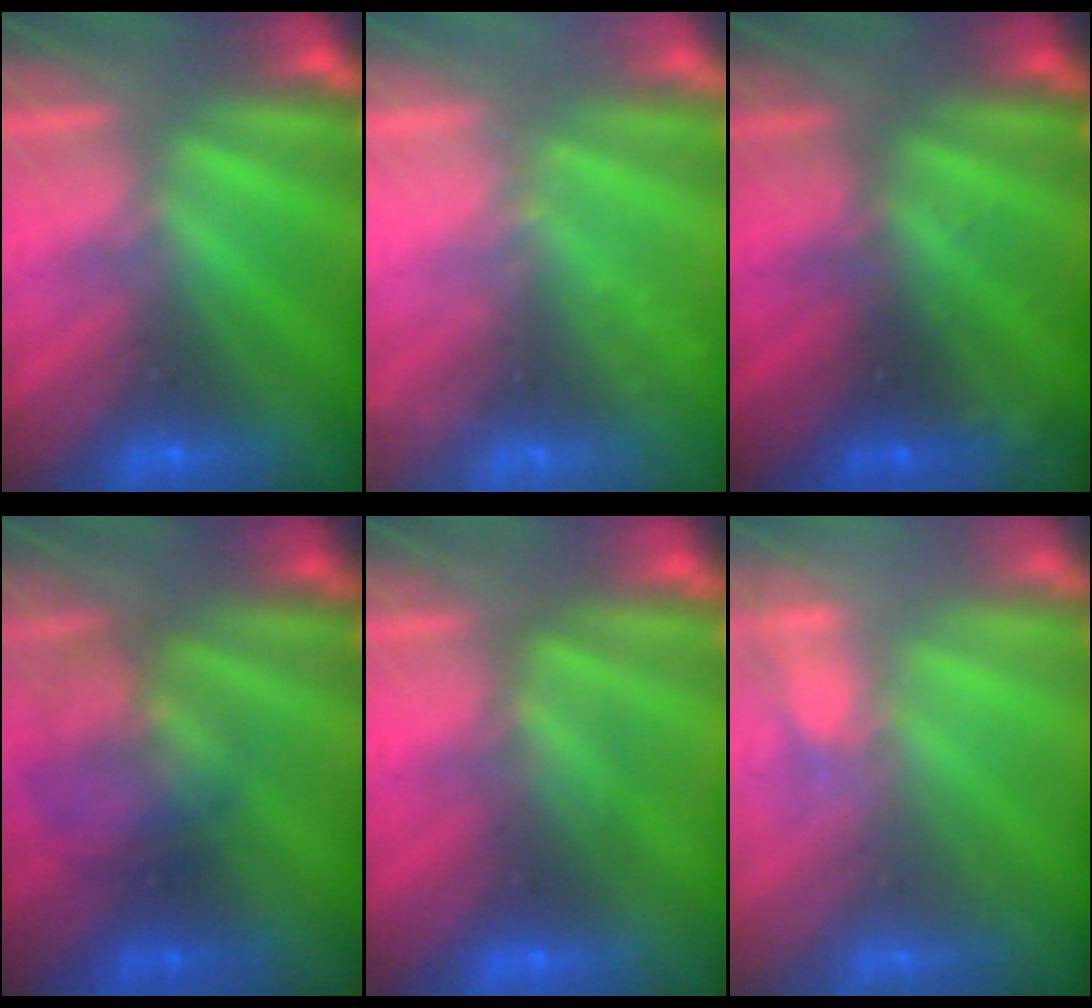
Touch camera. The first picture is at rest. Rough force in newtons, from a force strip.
{"total": 2.3}
{"total": 2.7}
{"total": 2.3}
{"total": 2.6}
{"total": 2.9}